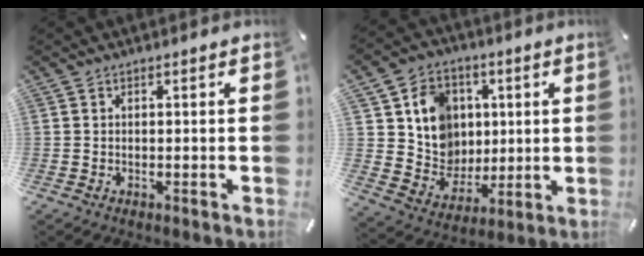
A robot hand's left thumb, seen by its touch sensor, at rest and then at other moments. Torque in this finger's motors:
{"motor_torque": [1.90, 2.07, 0.20, -0.11, 0.05]}